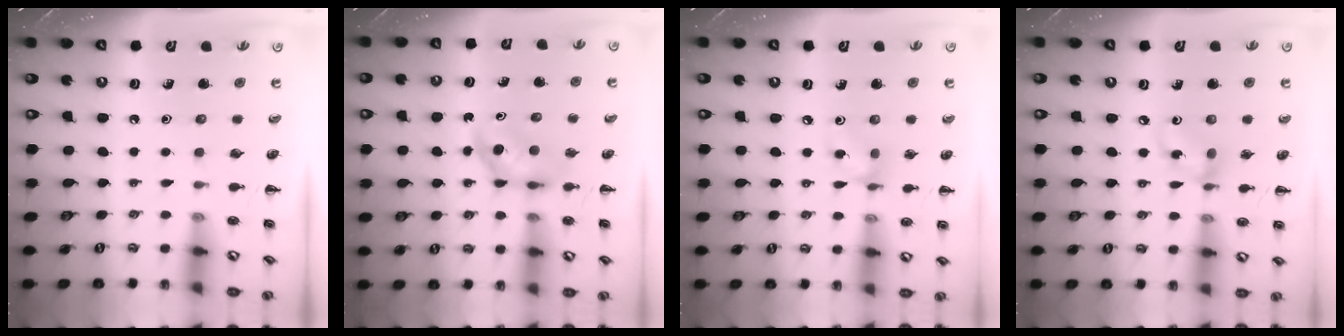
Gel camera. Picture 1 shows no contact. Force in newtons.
{"total": 3.9, "press": 3.8, "slide": 1.1}
{"total": 5.3, "press": 5.2, "slide": 1.1}
{"total": 6.1, "press": 6.0, "slide": 1.1}